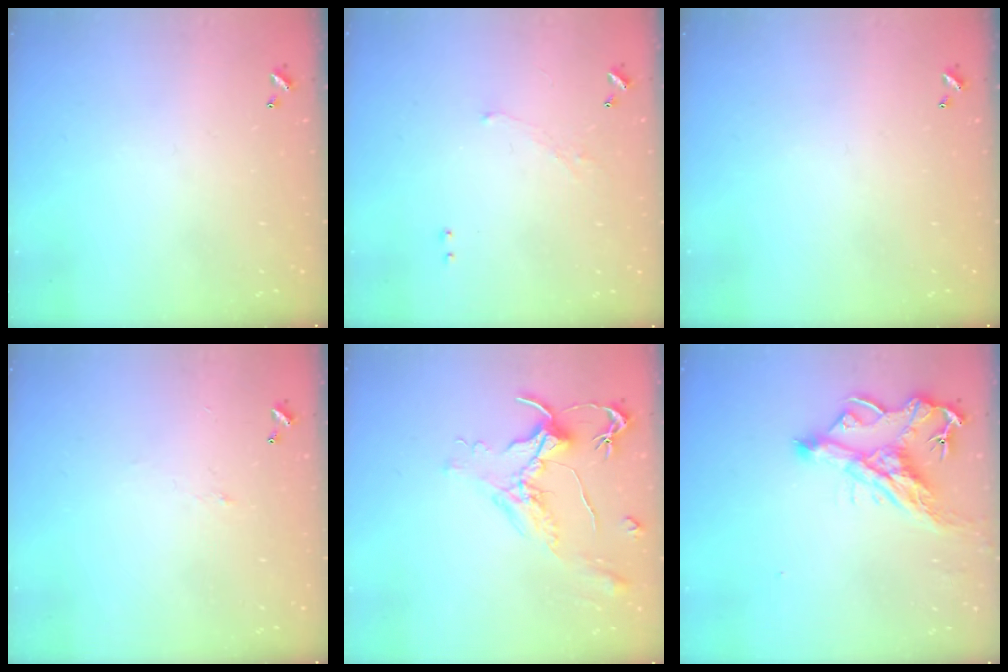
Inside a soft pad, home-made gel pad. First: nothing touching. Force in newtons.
{"total": 0.8, "press": 0.6, "slide": 0.5}
{"total": 0.0}
{"total": 0.9, "press": 0.6, "slide": 0.6}
{"total": 1.6, "press": 1.5, "slide": 0.7}
{"total": 10.3, "press": 10.2, "slide": 1.7}